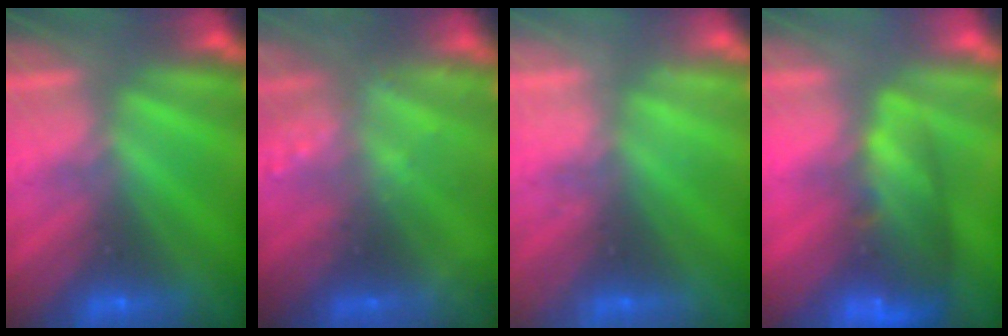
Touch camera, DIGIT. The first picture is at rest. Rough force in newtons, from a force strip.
{"total": 2.3}
{"total": 2.2}
{"total": 9.4}